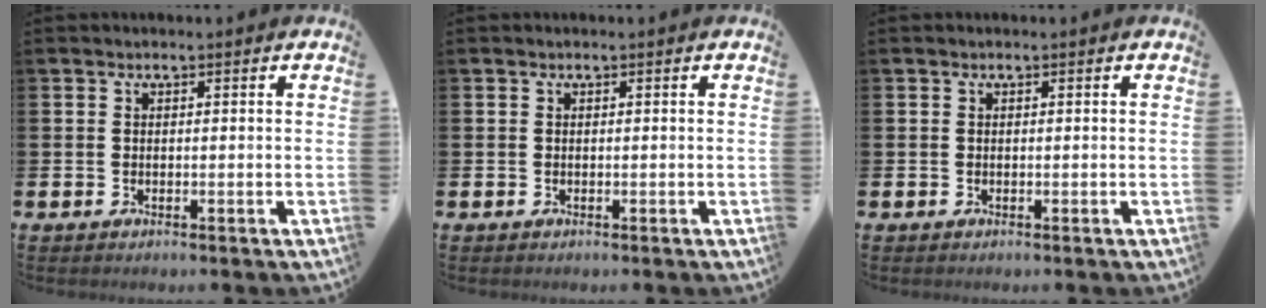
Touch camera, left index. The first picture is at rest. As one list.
[{"total": 0.0}, {"total": 0.0}]